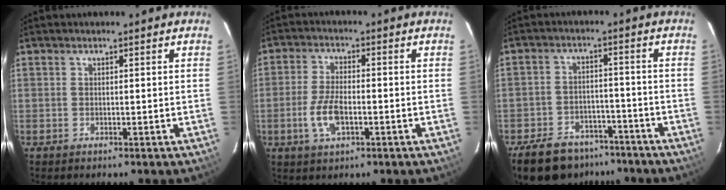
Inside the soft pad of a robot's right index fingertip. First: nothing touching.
{"total": 7.0, "force": [-2.3, 3.2, 5.8], "torque": [-0.126, -0.002, -0.043]}
{"total": 16.2, "force": [-12.2, 8.4, 6.6], "torque": [-0.165, 0.009, -0.172]}